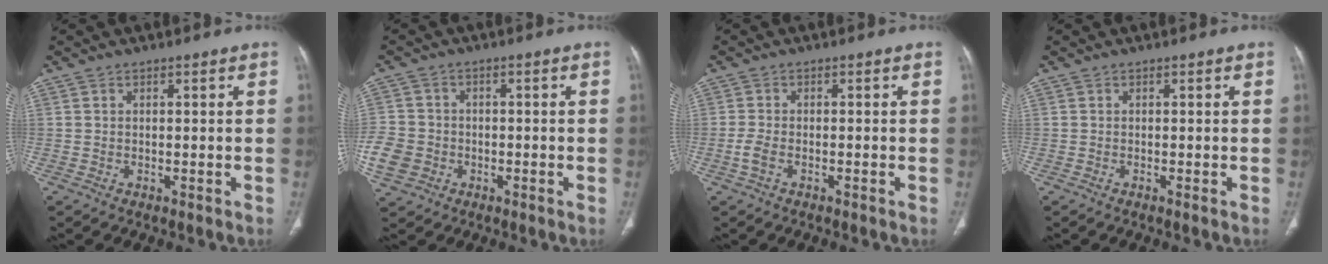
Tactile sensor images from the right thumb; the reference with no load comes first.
{"total": 7.9, "force": [-2.3, 7.0, 2.8], "torque": [-0.064, 0.016, -0.040]}
{"total": 2.0, "force": [-0.8, 1.1, 1.5], "torque": [-0.042, 0.001, -0.021]}
{"total": 0.0}